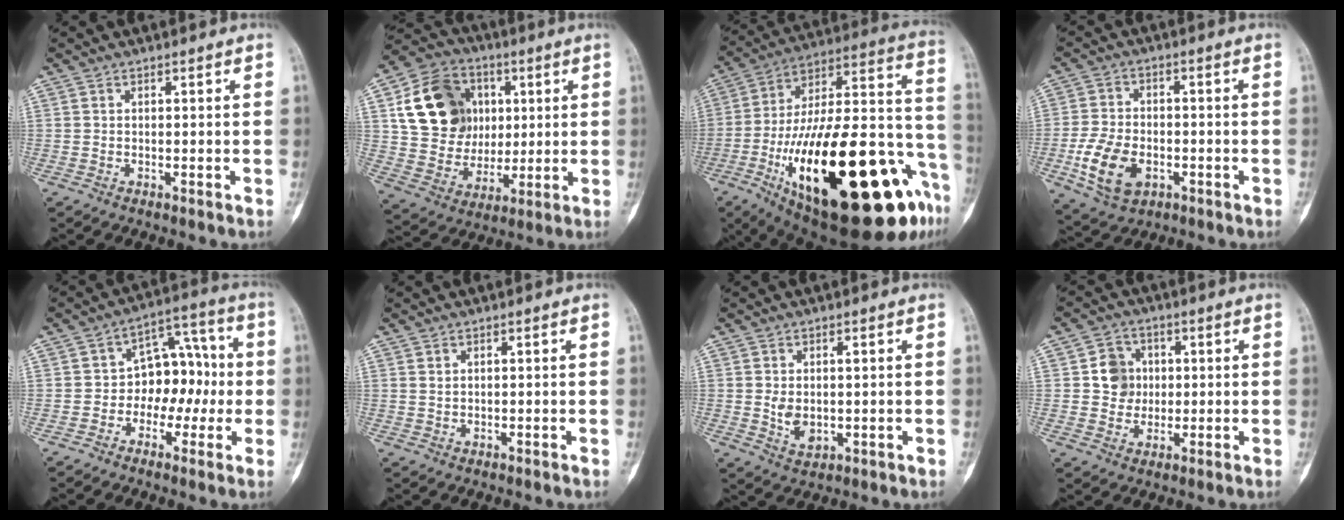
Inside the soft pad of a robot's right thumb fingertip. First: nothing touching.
{"total": 18.4, "force": [4.9, 14.8, 9.9], "torque": [-0.139, -0.002, 0.094]}
{"total": 41.3, "force": [-15.8, 14.3, 35.3], "torque": [-0.492, 0.045, -0.240]}
{"total": 10.5, "force": [-3.3, 6.8, 7.4], "torque": [-0.137, 0.006, -0.055]}
{"total": 10.5, "force": [-1.1, 7.5, 7.2], "torque": [-0.054, 0.043, -0.030]}
{"total": 2.3, "force": [1.1, 1.5, 1.4], "torque": [-0.019, -0.009, 0.028]}
{"total": 4.8, "force": [0.4, 2.9, 3.8], "torque": [-0.061, -0.009, 0.015]}
{"total": 6.5, "force": [0.8, 6.0, 2.4], "torque": [-0.005, 0.005, 0.011]}